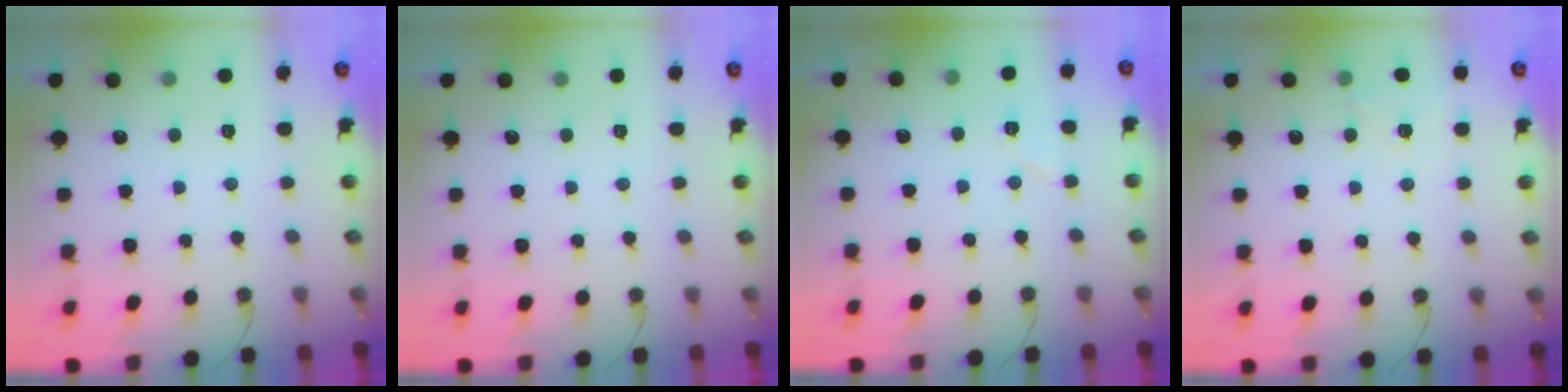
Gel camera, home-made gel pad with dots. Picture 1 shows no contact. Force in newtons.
{"total": 0.0}
{"total": 5.0, "press": 4.4, "slide": 2.3}
{"total": 4.8, "press": 4.3, "slide": 2.1}